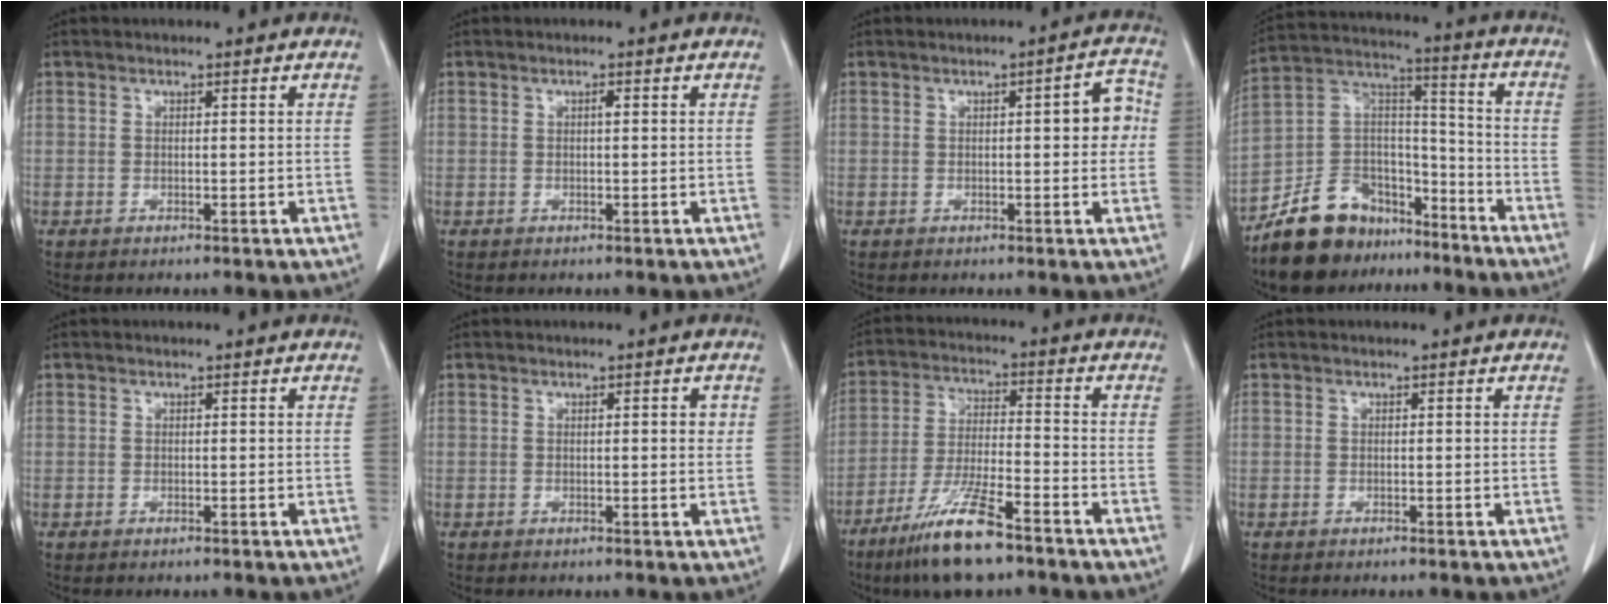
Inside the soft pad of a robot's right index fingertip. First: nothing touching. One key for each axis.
{"total": 0.6, "fx": 0.1, "fy": 0.1, "fz": 0.6, "tx": -0.012, "ty": 0.001, "tz": 0.002}
{"total": 4.7, "fx": 0.3, "fy": 1.4, "fz": 4.5, "tx": -0.049, "ty": 0.014, "tz": -0.002}
{"total": 14.3, "fx": -11.1, "fy": 8.0, "fz": 4.3, "tx": -0.082, "ty": 0.063, "tz": -0.191}
{"total": 0.0}
{"total": 1.2, "fx": 0.3, "fy": 0.3, "fz": 1.1, "tx": -0.014, "ty": 0.002, "tz": 0.003}
{"total": 11.4, "fx": -8.0, "fy": 1.4, "fz": 8.0, "tx": -0.161, "ty": -0.027, "tz": -0.147}
{"total": 0.0}